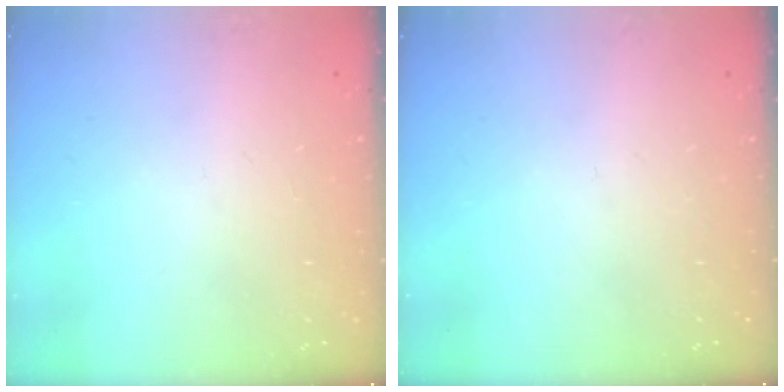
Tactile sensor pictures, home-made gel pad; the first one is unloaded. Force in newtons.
{"total": 0.0}